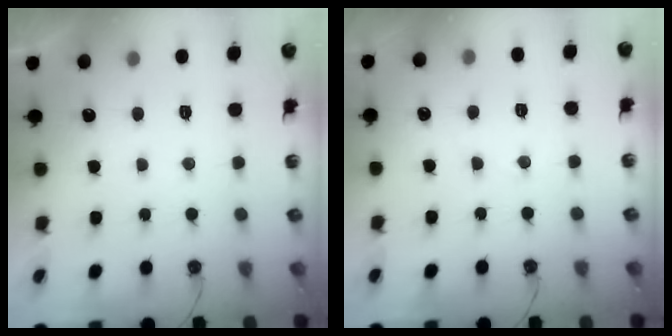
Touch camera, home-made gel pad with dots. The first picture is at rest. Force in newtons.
{"total": 3.7, "press": 3.6, "slide": 0.7}